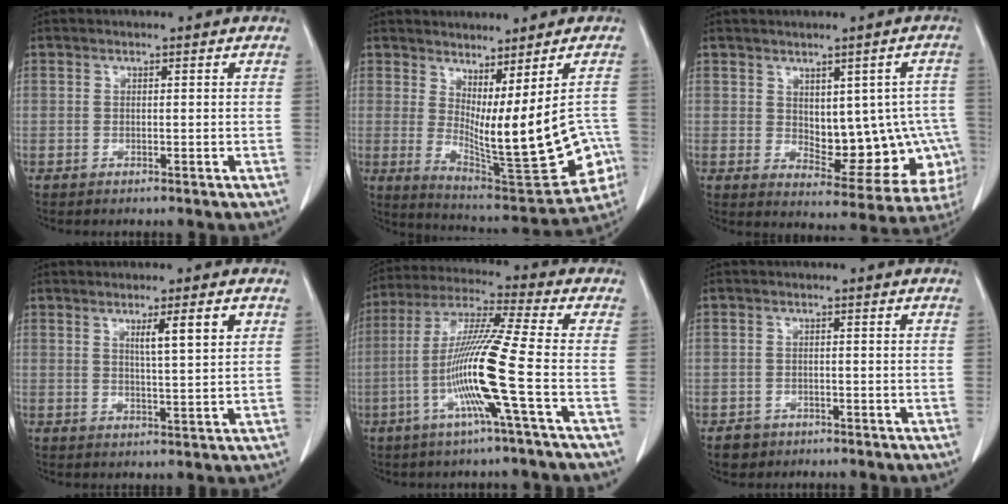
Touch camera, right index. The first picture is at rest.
{"total": 15.6, "force": [-1.1, 3.7, 15.2], "torque": [-0.202, -0.024, 0.012]}
{"total": 13.4, "force": [-0.6, 6.8, 11.5], "torque": [-0.130, 0.010, 0.014]}
{"total": 5.4, "force": [2.4, 0.1, 4.8], "torque": [-0.072, -0.002, 0.038]}
{"total": 13.4, "force": [-3.8, -1.8, 12.7], "torque": [-0.254, -0.007, -0.084]}
{"total": 2.5, "force": [-1.4, 2.1, 0.1], "torque": [-0.004, 0.009, -0.021]}